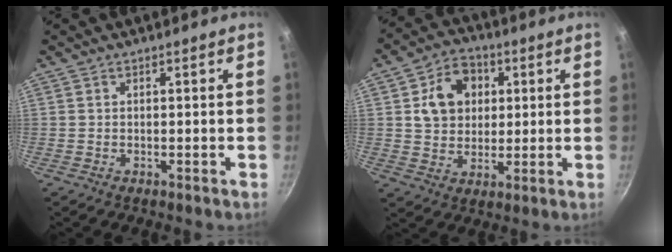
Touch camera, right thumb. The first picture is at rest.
{"total": 9.8, "force": [2.4, 7.8, 5.4], "torque": [-0.063, 0.005, 0.036]}